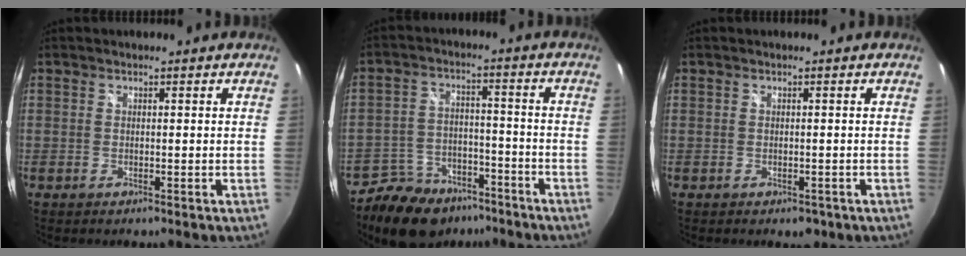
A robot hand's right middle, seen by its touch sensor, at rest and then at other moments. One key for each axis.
{"total": 13.9, "fx": -10.5, "fy": 7.6, "fz": 5.1, "tx": -0.120, "ty": 0.013, "tz": -0.155}
{"total": 2.1, "fx": -1.0, "fy": 1.5, "fz": 1.0, "tx": -0.017, "ty": -0.007, "tz": -0.010}